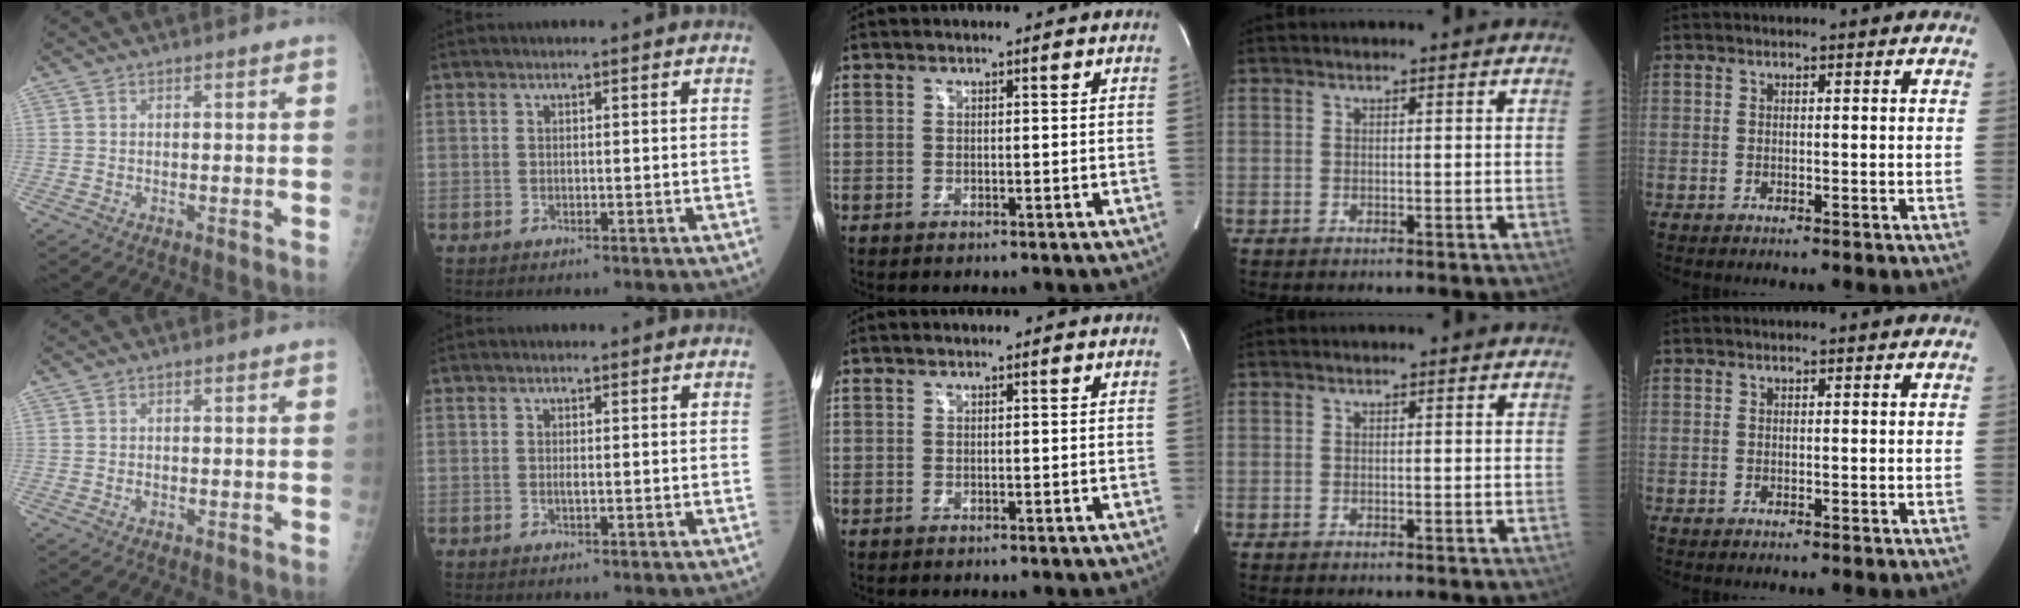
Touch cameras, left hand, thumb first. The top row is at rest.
{"thumb": {"total": 0.6, "force": [-0.1, 0.4, 0.4], "torque": [-0.005, 0.001, -0.002]}, "index": {"total": 0.6, "force": [0.0, 0.1, 0.6], "torque": [-0.015, -0.002, -0.001]}}